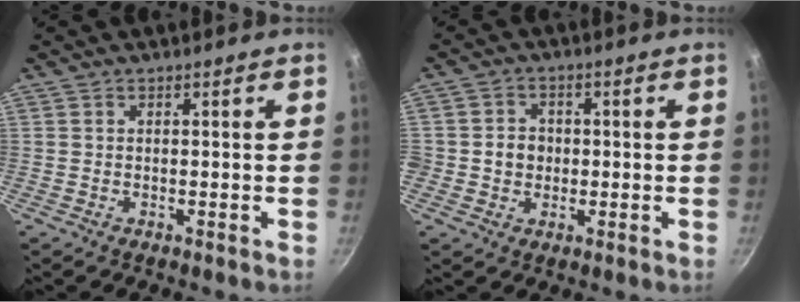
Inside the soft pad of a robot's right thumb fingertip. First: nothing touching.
{"total": 4.6, "force": [-0.3, 4.2, 1.8], "torque": [-0.002, 0.007, -0.010]}